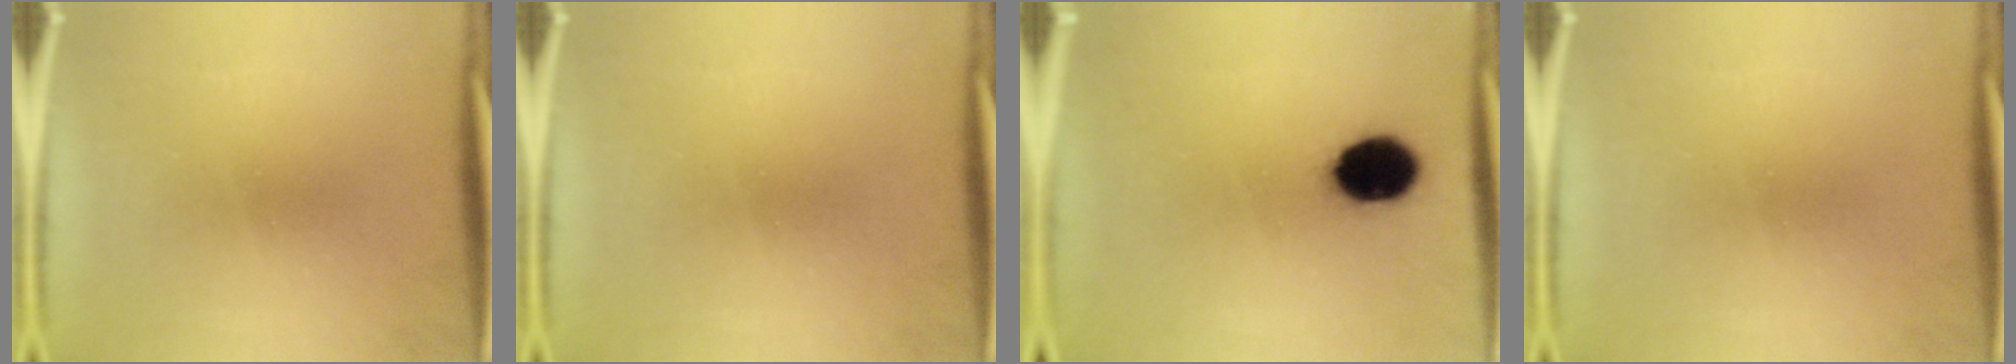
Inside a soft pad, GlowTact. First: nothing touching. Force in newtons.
{"total": 0.0}
{"total": 11.7}
{"total": 0.0}